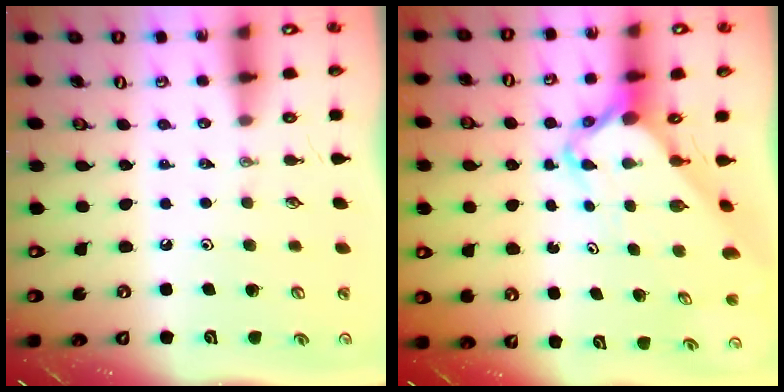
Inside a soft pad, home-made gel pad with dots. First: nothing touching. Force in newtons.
{"total": 4.8, "press": 4.7, "slide": 0.5}